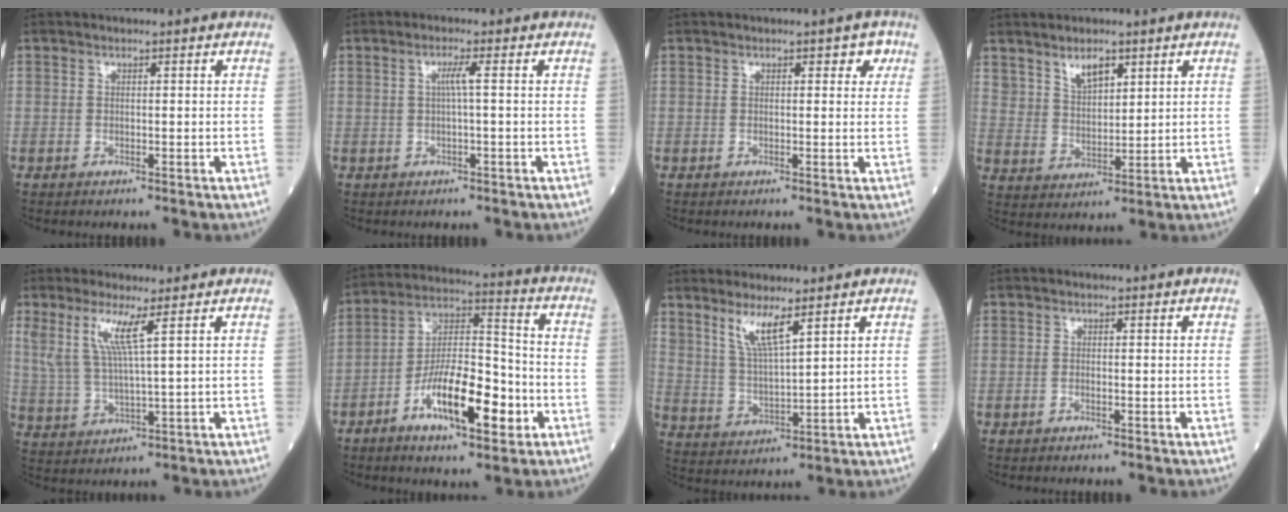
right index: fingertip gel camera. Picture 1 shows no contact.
{"total": 2.0, "force": [0.2, -0.4, 1.9], "torque": [-0.037, 0.002, 0.002]}
{"total": 2.0, "force": [0.9, 1.2, 1.3], "torque": [-0.003, 0.005, 0.006]}
{"total": 5.2, "force": [3.5, 2.4, 3.0], "torque": [-0.057, 0.002, 0.072]}
{"total": 6.7, "force": [3.2, -0.1, 5.9], "torque": [-0.128, -0.001, 0.073]}
{"total": 14.3, "force": [-5.8, 4.4, 12.4], "torque": [-0.222, 0.009, -0.096]}
{"total": 6.2, "force": [4.2, 0.6, 4.6], "torque": [-0.095, -0.011, 0.086]}
{"total": 0.8, "force": [-0.6, 0.0, 0.6], "torque": [-0.012, 0.001, -0.012]}